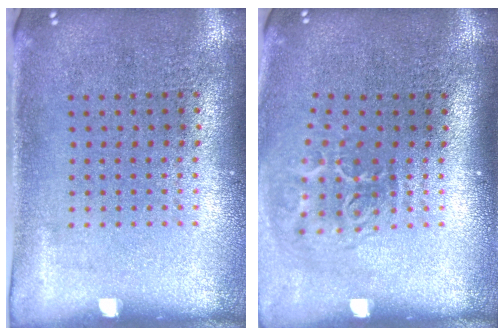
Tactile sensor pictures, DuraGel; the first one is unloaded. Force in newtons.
{"total": 2.0, "press": 1.3, "slide": 1.5}